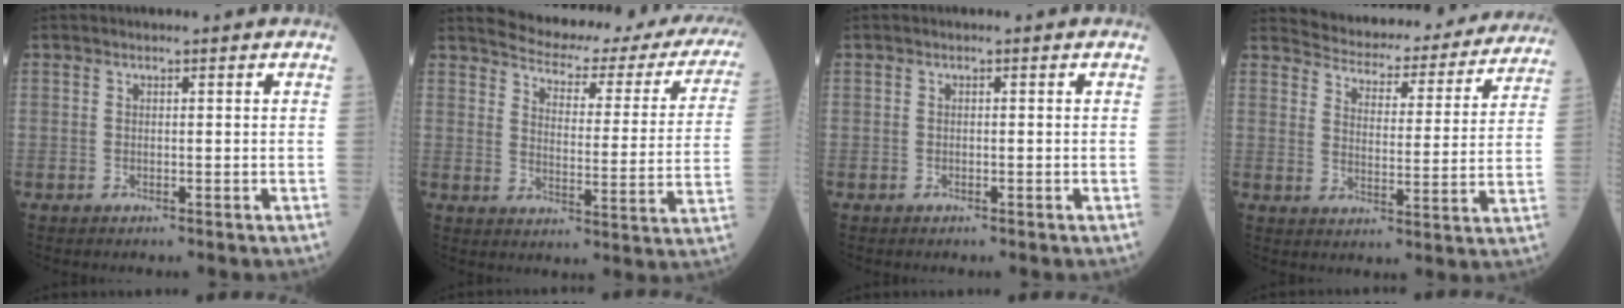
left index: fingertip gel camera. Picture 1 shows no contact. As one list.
[{"total": 22.9, "force": [20.8, 5.1, 8.1], "torque": [-0.096, -0.057, 0.235]}, {"total": 0.0}, {"total": 21.9, "force": [20.6, 5.2, 5.5], "torque": [-0.065, -0.036, 0.247]}]